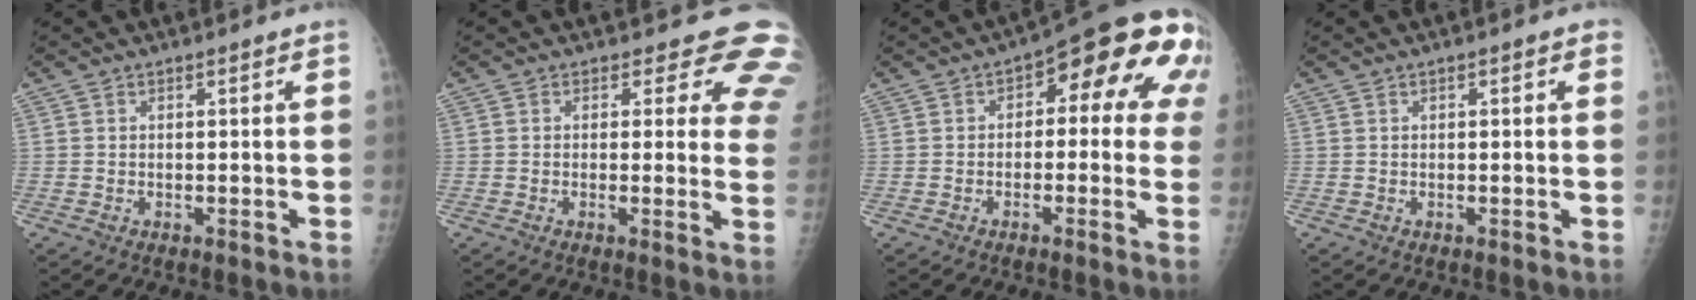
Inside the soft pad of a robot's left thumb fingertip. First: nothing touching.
{"total": 8.7, "force": [6.9, 4.5, 3.0], "torque": [0.019, -0.028, 0.041]}
{"total": 15.2, "force": [3.7, 7.5, 12.7], "torque": [-0.107, 0.022, 0.027]}
{"total": 2.0, "force": [0.7, 0.8, 1.7], "torque": [-0.019, 0.005, 0.005]}